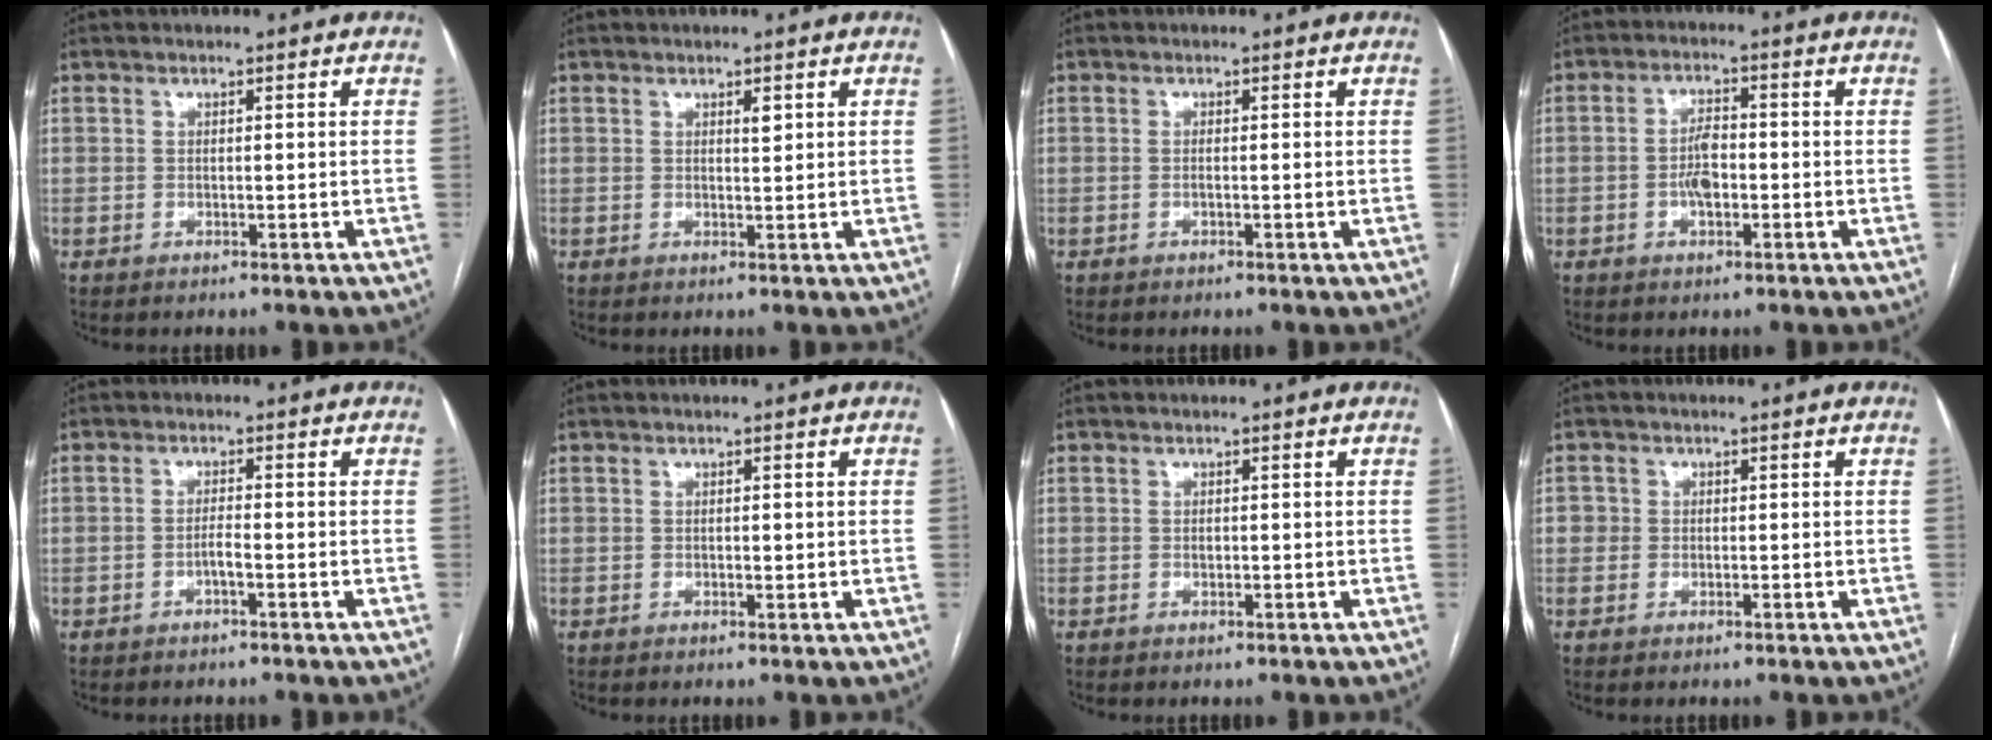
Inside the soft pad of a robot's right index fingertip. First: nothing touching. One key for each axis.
{"total": 1.3, "fx": 0.7, "fy": 0.4, "fz": 1.1, "tx": -0.018, "ty": -0.003, "tz": 0.011}
{"total": 0.8, "fx": -0.1, "fy": 0.1, "fz": 0.8, "tx": -0.019, "ty": -0.002, "tz": -0.001}
{"total": 4.3, "fx": -0.9, "fy": 1.8, "fz": 3.7, "tx": -0.074, "ty": 0.006, "tz": -0.018}
{"total": 1.5, "fx": -0.7, "fy": 0.1, "fz": 1.3, "tx": -0.024, "ty": 0.002, "tz": -0.014}
{"total": 0.8, "fx": 0.0, "fy": 0.3, "fz": 0.7, "tx": -0.011, "ty": -0.001, "tz": 0.002}
{"total": 0.5, "fx": 0.0, "fy": 0.4, "fz": 0.4, "tx": -0.006, "ty": 0.001, "tz": -0.001}
{"total": 1.7, "fx": 0.0, "fy": 1.7, "fz": 0.4, "tx": 0.003, "ty": 0.006, "tz": -0.001}